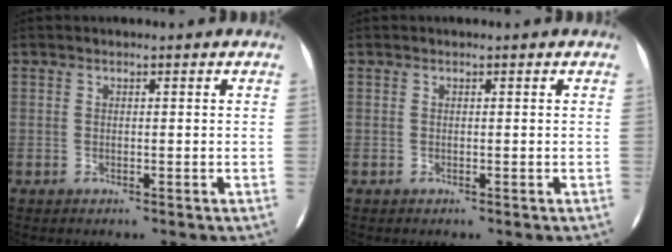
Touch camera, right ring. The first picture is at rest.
{"total": 0.0}